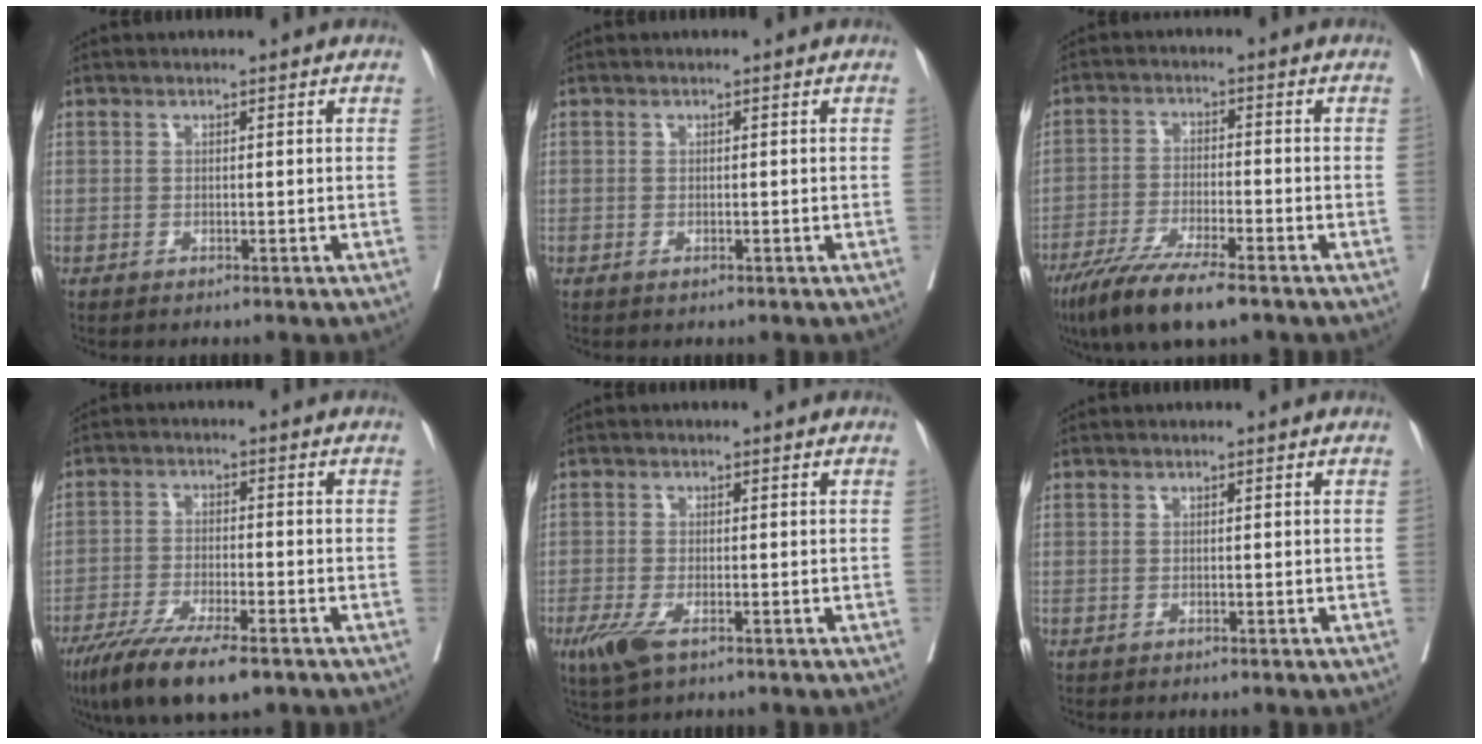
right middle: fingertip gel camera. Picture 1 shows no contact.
{"total": 0.0}
{"total": 11.0, "force": [-7.9, 1.5, 7.5], "torque": [-0.129, -0.027, -0.136]}
{"total": 12.3, "force": [-8.7, 2.4, 8.4], "torque": [-0.140, -0.027, -0.143]}
{"total": 4.2, "force": [-2.3, 1.3, 3.3], "torque": [-0.071, -0.011, -0.039]}
{"total": 0.0}